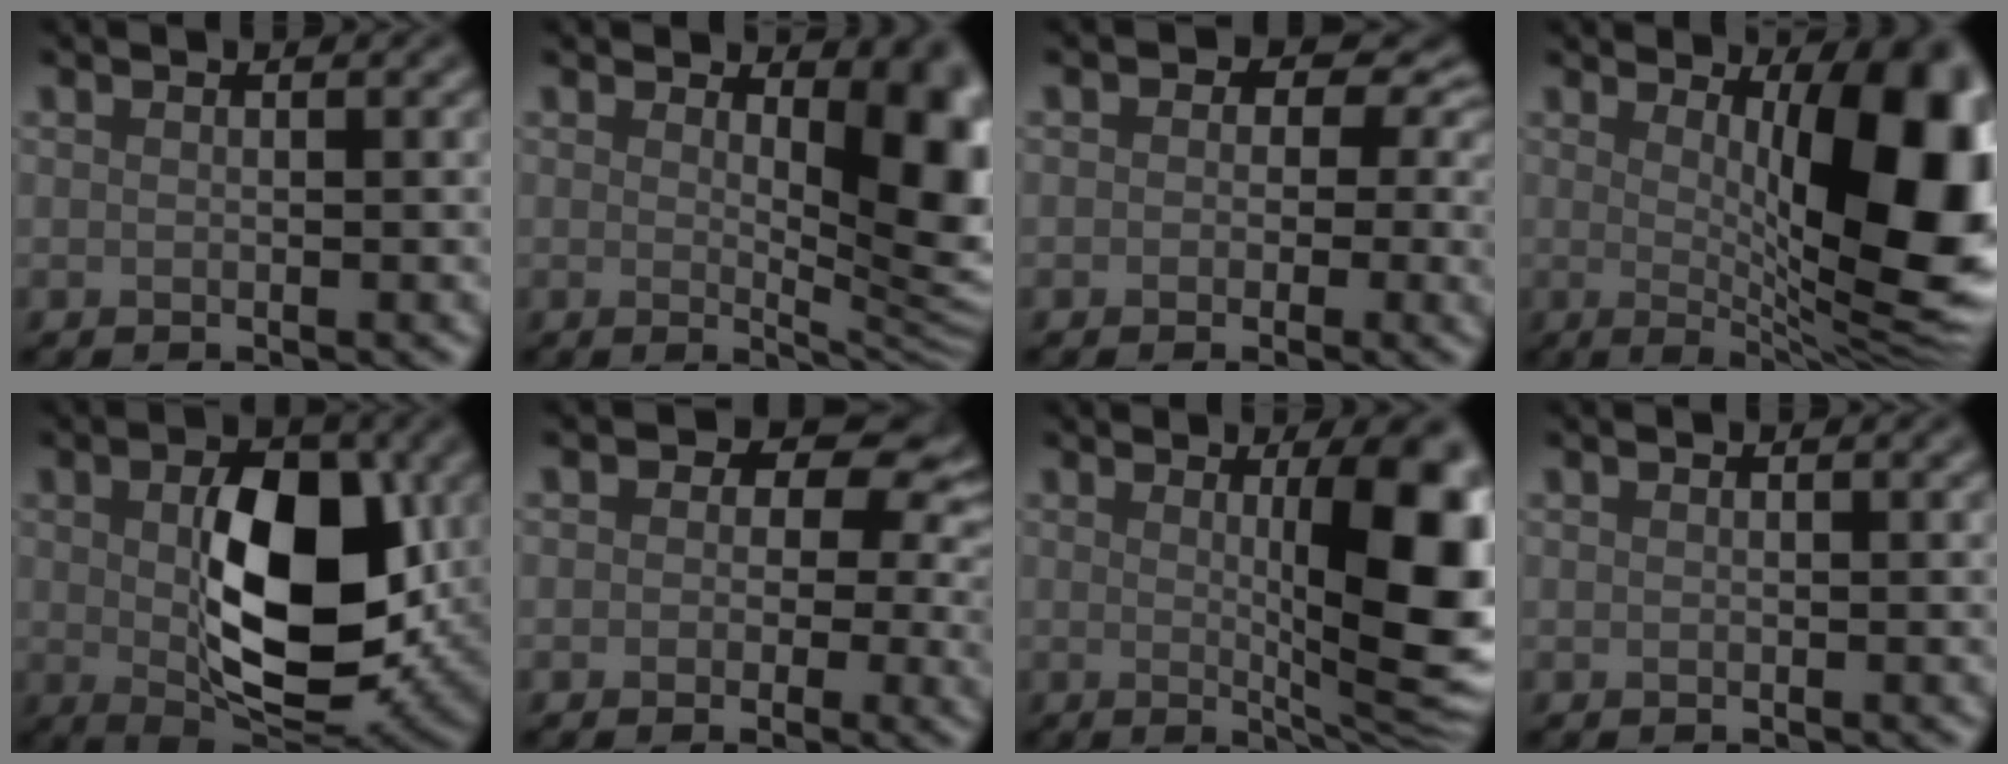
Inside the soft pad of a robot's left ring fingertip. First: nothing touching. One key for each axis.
{"total": 7.8, "fx": 1.7, "fy": 3.0, "fz": 7.0, "tx": -0.089, "ty": -0.013, "tz": 0.032}
{"total": 4.9, "fx": 0.8, "fy": 4.0, "fz": 2.7, "tx": -0.008, "ty": 0.012, "tz": -0.005}
{"total": 14.0, "fx": 1.7, "fy": 4.6, "fz": 13.1, "tx": -0.133, "ty": -0.003, "tz": 0.027}
{"total": 10.9, "fx": 0.6, "fy": 5.9, "fz": 9.1, "tx": -0.146, "ty": -0.009, "tz": 0.023}
{"total": 7.1, "fx": 1.6, "fy": 5.3, "fz": 4.4, "tx": -0.023, "ty": 0.020, "tz": -0.001}
{"total": 10.4, "fx": 1.0, "fy": 2.5, "fz": 10.1, "tx": -0.123, "ty": -0.009, "tz": 0.021}
{"total": 0.0}